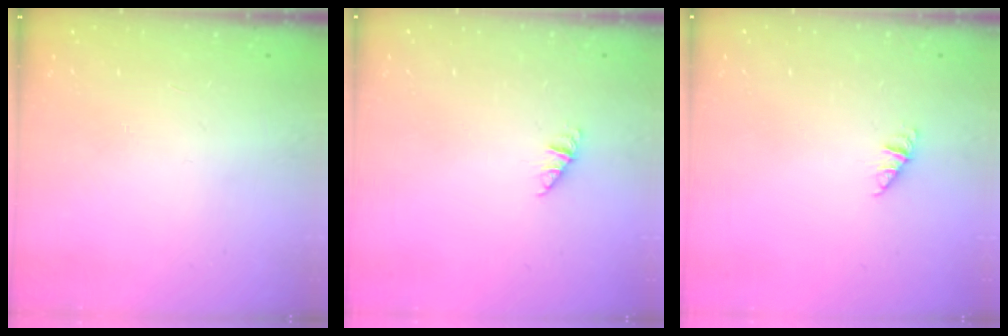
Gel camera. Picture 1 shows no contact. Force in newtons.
{"total": 0.6, "press": 0.6, "slide": 0.1}
{"total": 0.6, "press": 0.6, "slide": 0.1}